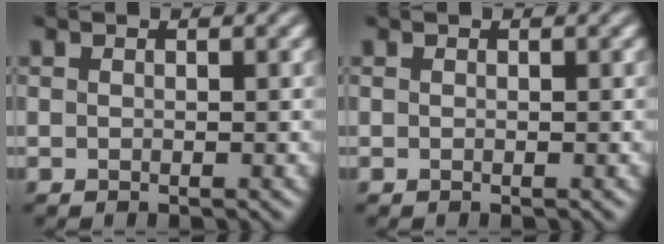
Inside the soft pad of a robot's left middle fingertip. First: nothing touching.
{"total": 0.0}